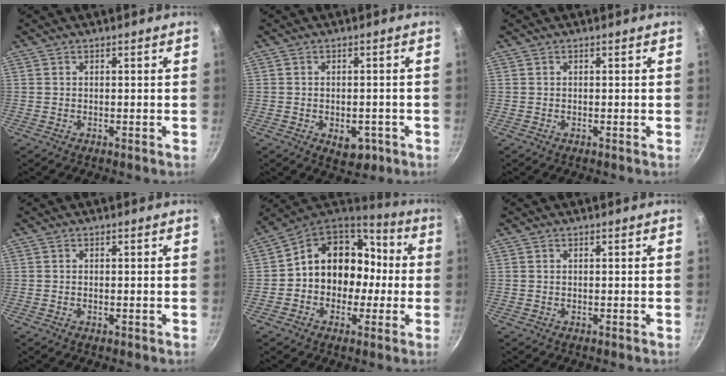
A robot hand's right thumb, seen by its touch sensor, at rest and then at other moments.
{"total": 5.2, "force": [-2.0, 3.2, 3.5], "torque": [-0.027, 0.007, -0.019]}
{"total": 0.0}
{"total": 0.0}
{"total": 16.1, "force": [-0.8, 13.6, 8.6], "torque": [-0.087, 0.057, -0.021]}
{"total": 0.0}